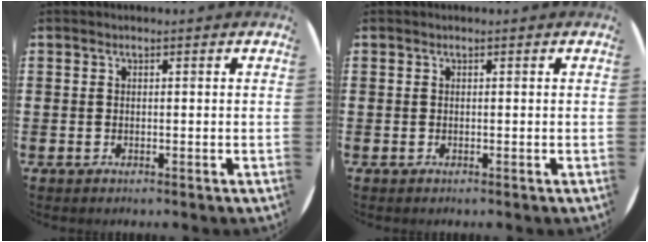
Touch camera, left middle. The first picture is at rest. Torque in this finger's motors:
{"motor_torque": [-0.02, -0.02, 0.00, 0.00]}